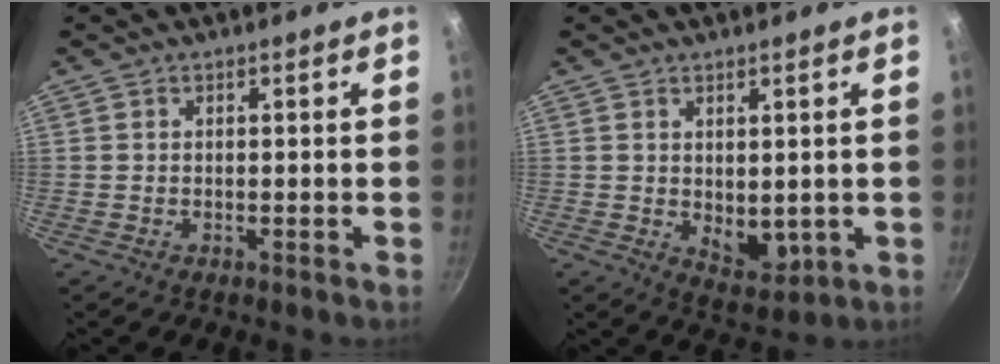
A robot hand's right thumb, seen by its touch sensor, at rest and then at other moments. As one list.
[{"total": 5.8, "force": [0.4, 3.6, 4.6], "torque": [-0.050, -0.019, 0.018]}]